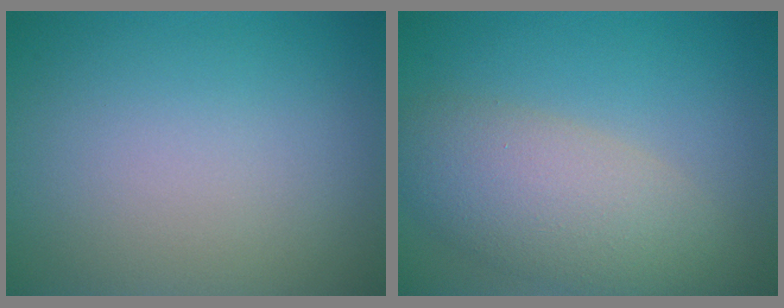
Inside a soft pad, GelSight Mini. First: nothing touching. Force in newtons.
{"total": 6.2, "press": 6.2, "slide": 0.3}